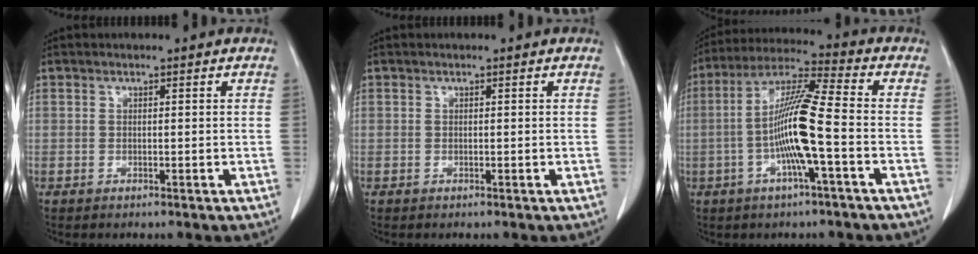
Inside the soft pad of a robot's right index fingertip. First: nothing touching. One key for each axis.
{"total": 0.0}
{"total": 11.6, "fx": -2.4, "fy": 0.0, "fz": 11.3, "tx": -0.218, "ty": 0.010, "tz": -0.050}